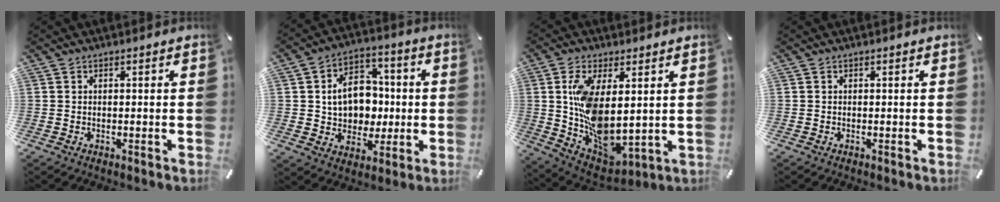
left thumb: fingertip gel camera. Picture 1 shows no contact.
{"total": 12.0, "force": [0.2, 10.4, 6.0], "torque": [-0.093, 0.013, 0.012]}
{"total": 13.2, "force": [3.1, 7.2, 10.6], "torque": [-0.206, -0.029, 0.070]}
{"total": 0.0}